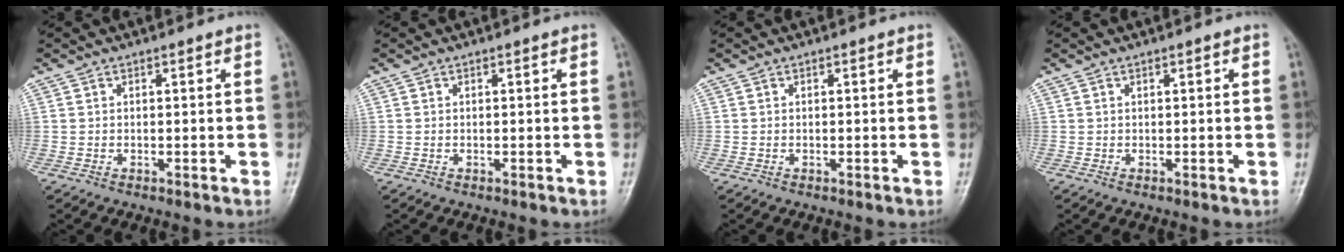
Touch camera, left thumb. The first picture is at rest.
{"total": 0.0}
{"total": 0.0}
{"total": 0.0}